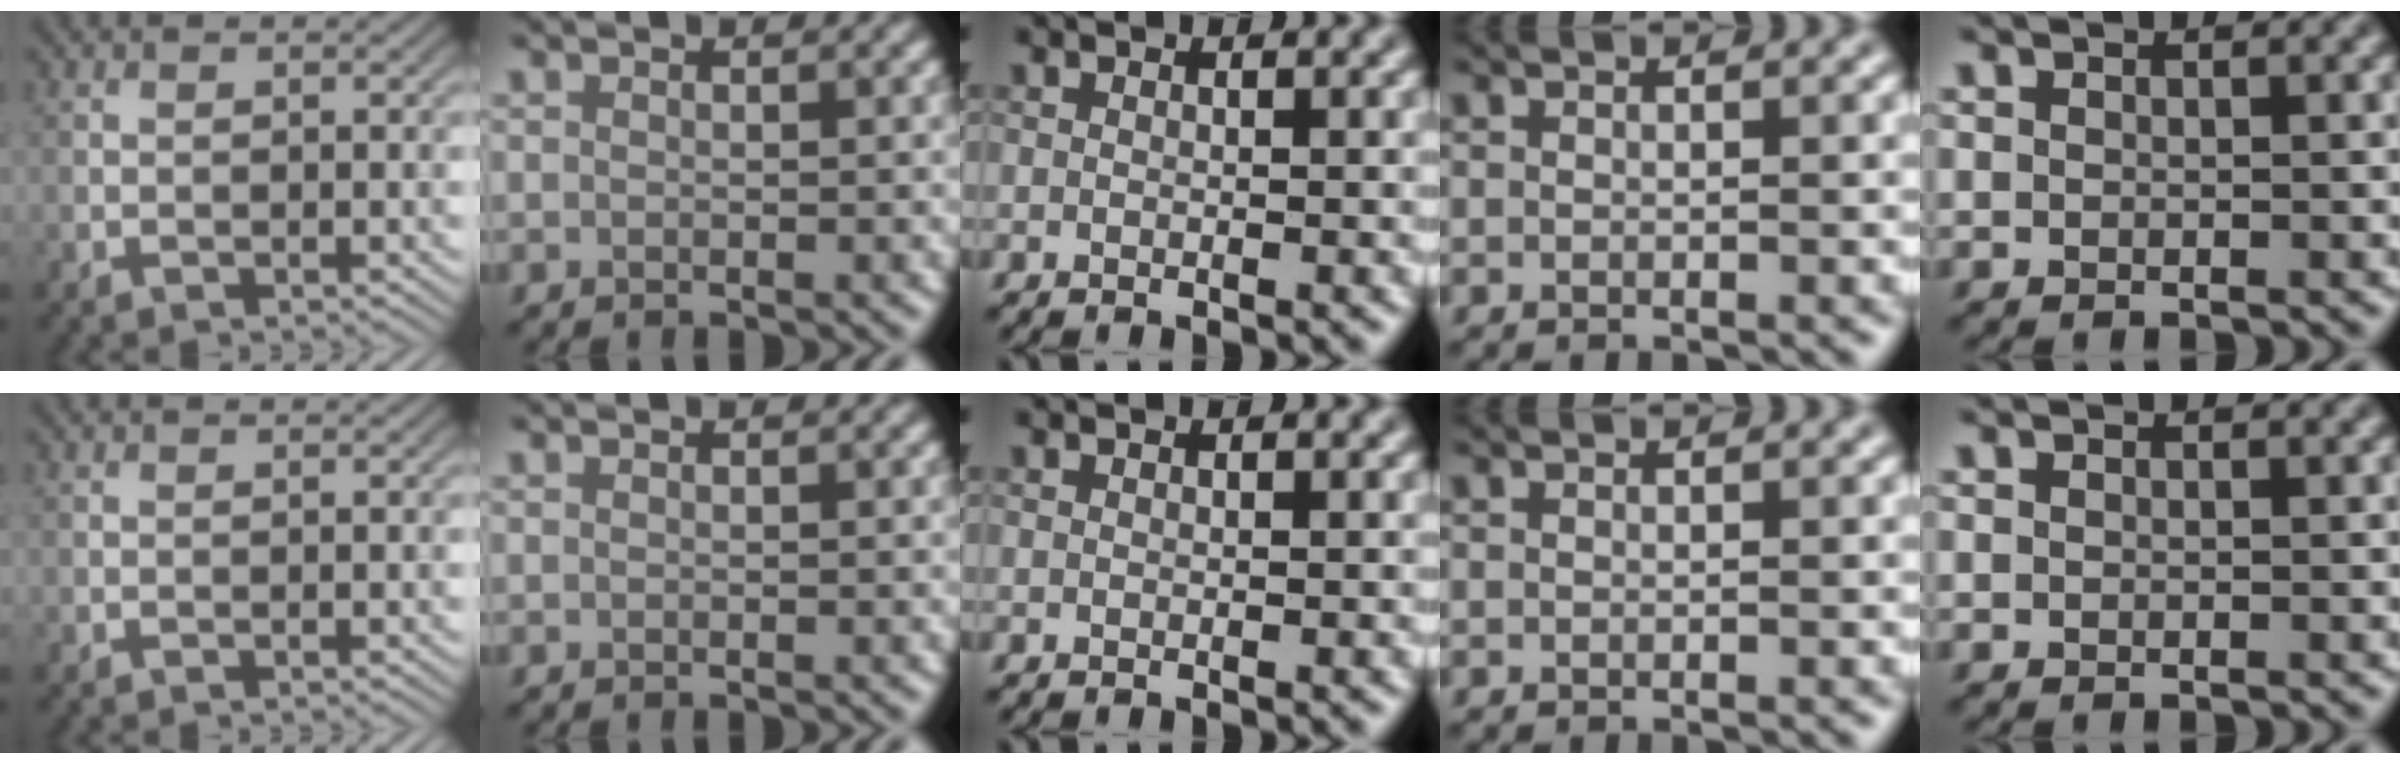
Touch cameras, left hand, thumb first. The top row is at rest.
{}